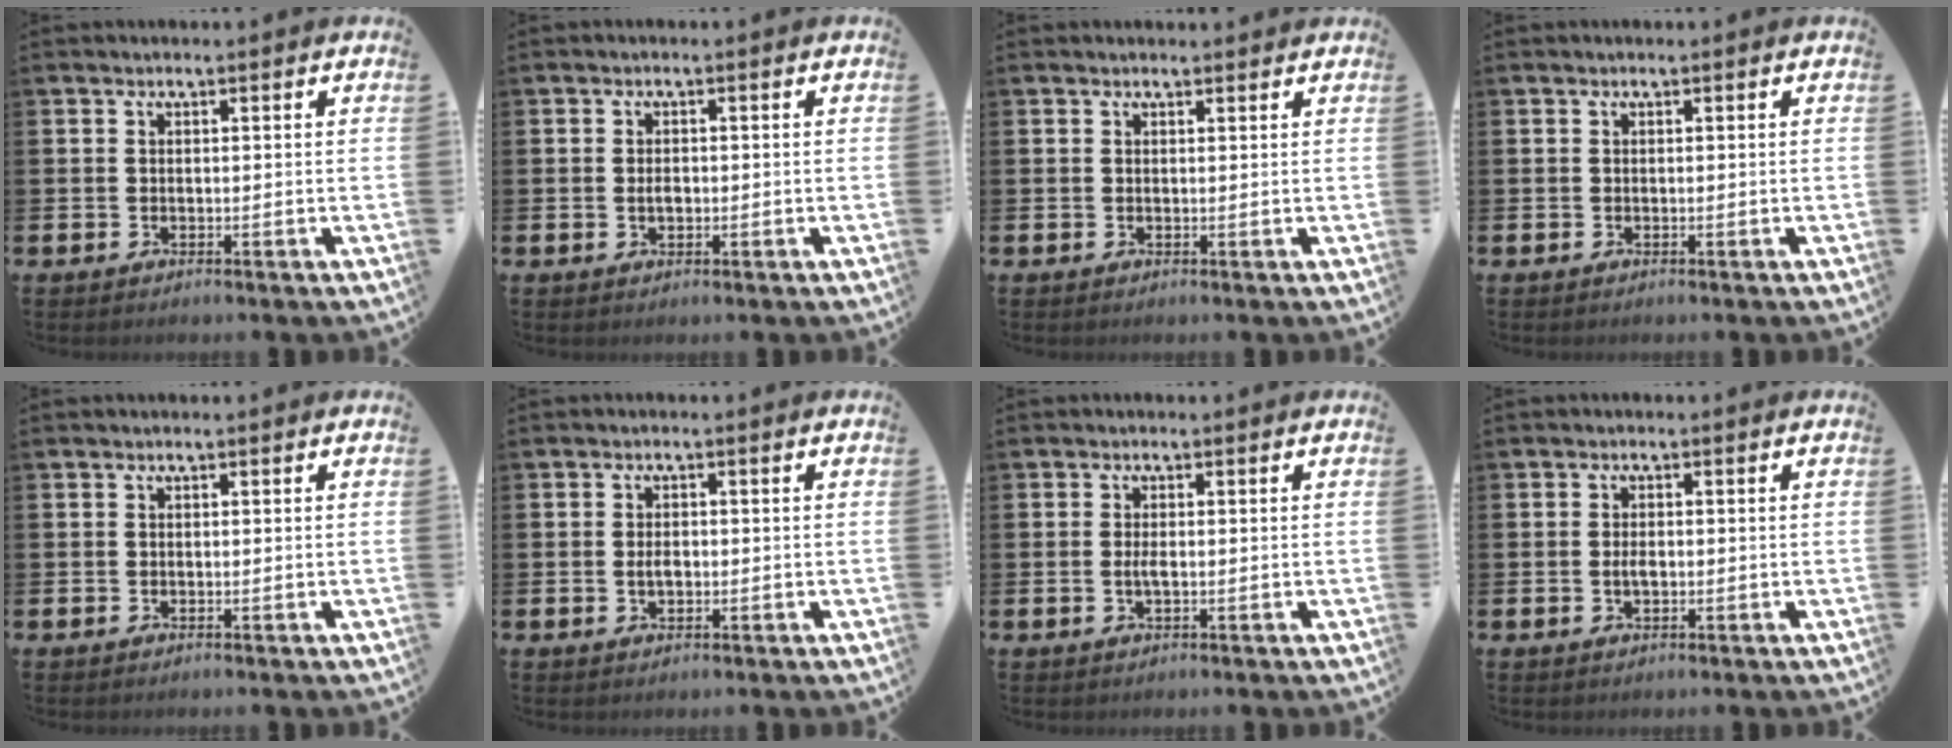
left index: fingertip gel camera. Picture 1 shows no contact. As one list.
[{"total": 1.4, "force": [-0.1, 0.9, 1.1], "torque": [-0.010, 0.002, -0.006]}, {"total": 0.6, "force": [0.6, 0.1, 0.1], "torque": [0.008, -0.003, 0.009]}, {"total": 0.0}, {"total": 0.0}, {"total": 1.8, "force": [-0.1, 1.0, 1.4], "torque": [-0.018, 0.002, -0.005]}, {"total": 1.4, "force": [-0.2, 0.4, 1.3], "torque": [-0.030, 0.003, -0.003]}, {"total": 1.5, "force": [-0.2, 0.8, 1.3], "torque": [-0.022, 0.002, -0.005]}]